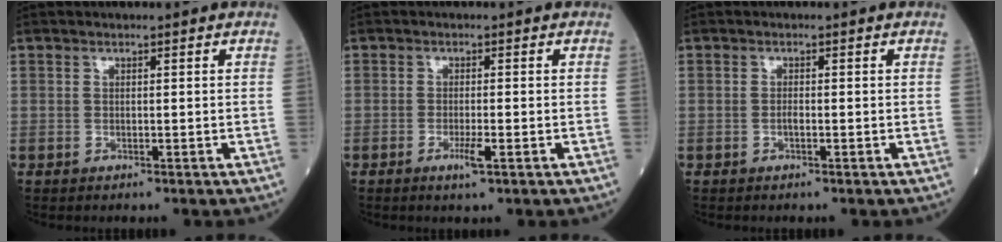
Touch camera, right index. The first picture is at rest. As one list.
[{"total": 2.3, "force": [-1.0, 0.0, 2.0], "torque": [-0.040, -0.004, -0.016]}, {"total": 0.7, "force": [-0.3, 0.2, 0.6], "torque": [-0.013, 0.001, -0.006]}]